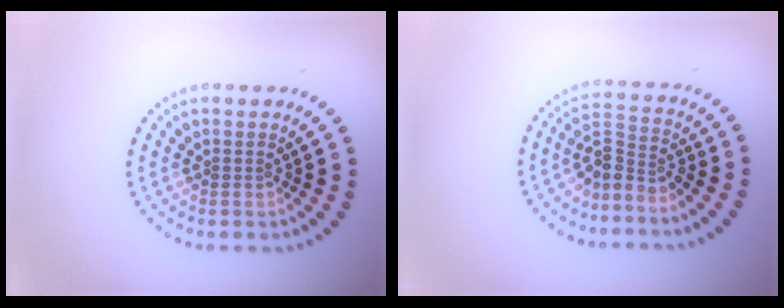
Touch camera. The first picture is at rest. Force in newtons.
{"total": 3.0, "press": 2.2, "slide": 2.1}